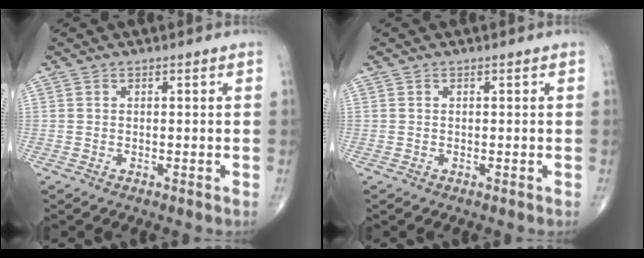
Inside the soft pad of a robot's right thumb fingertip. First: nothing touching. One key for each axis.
{"total": 0.0}